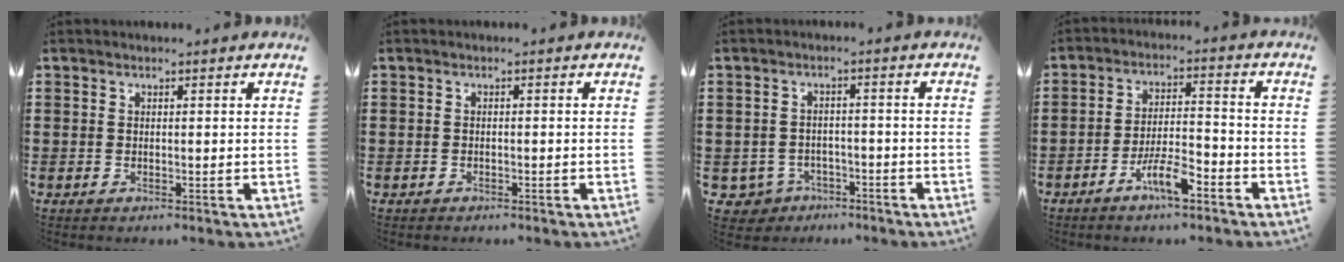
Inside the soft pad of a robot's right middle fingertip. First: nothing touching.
{"total": 0.8, "force": [-0.7, 0.3, 0.1], "torque": [-0.002, 0.000, -0.016]}
{"total": 3.3, "force": [-2.7, 2.0, 0.5], "torque": [-0.034, -0.002, -0.060]}
{"total": 6.6, "force": [-4.4, 1.6, 4.7], "torque": [-0.100, 0.000, -0.087]}